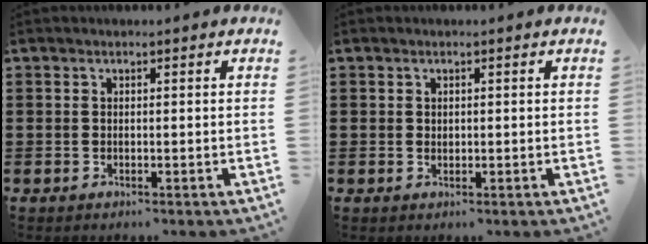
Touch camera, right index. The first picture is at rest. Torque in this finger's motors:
{"motor_torque": [2.14, 0.00, -0.03, -0.01]}